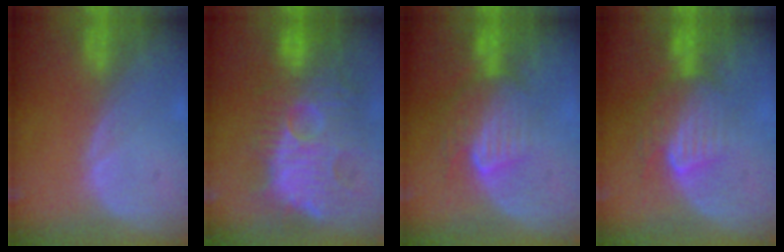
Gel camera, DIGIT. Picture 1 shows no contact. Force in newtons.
{"total": 12.8, "press": 12.2, "slide": 3.9}
{"total": 7.6, "press": 7.2, "slide": 2.2}
{"total": 7.6, "press": 7.2, "slide": 2.2}